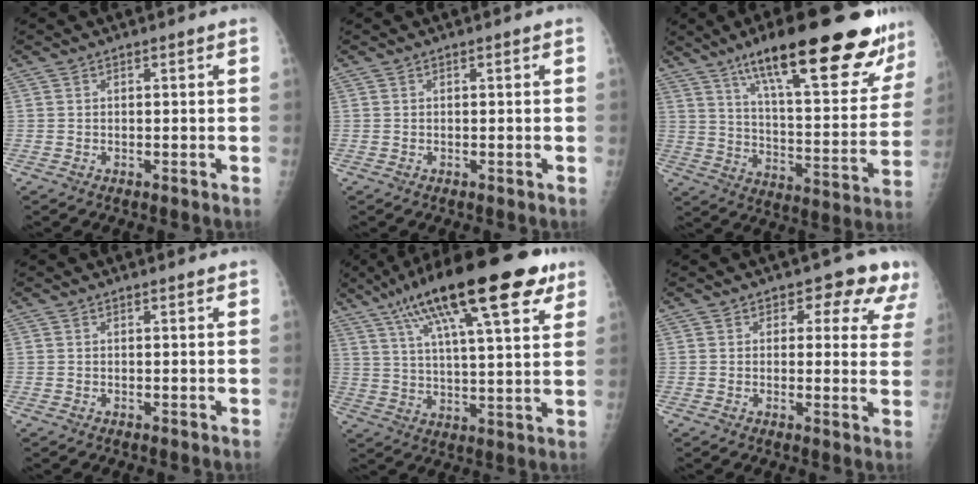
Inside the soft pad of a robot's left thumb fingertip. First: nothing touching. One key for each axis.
{"total": 0.0}
{"total": 29.1, "fx": 18.8, "fy": 7.3, "fz": 21.0, "tx": -0.271, "ty": -0.053, "tz": 0.281}
{"total": 0.8, "fx": 0.7, "fy": 0.2, "fz": 0.2, "tx": -0.003, "ty": -0.001, "tz": 0.011}
{"total": 24.3, "fx": 13.8, "fy": 6.5, "fz": 18.9, "tx": -0.294, "ty": -0.011, "tz": 0.220}
{"total": 9.1, "fx": 6.5, "fy": 5.2, "fz": 3.7, "tx": 0.013, "ty": -0.025, "tz": 0.051}